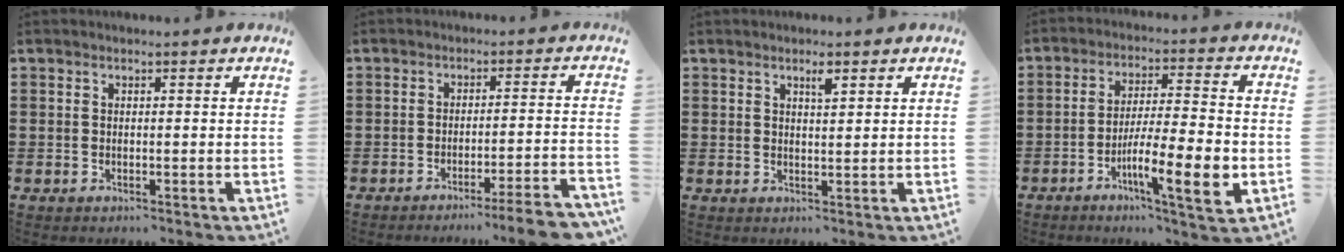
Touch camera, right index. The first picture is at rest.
{"total": 5.5, "force": [-4.5, -0.7, 3.1], "torque": [-0.049, -0.017, -0.085]}
{"total": 1.8, "force": [1.1, 0.4, 1.4], "torque": [-0.021, 0.000, 0.016]}
{"total": 10.8, "force": [-4.0, 1.2, 9.9], "torque": [-0.176, -0.006, -0.072]}